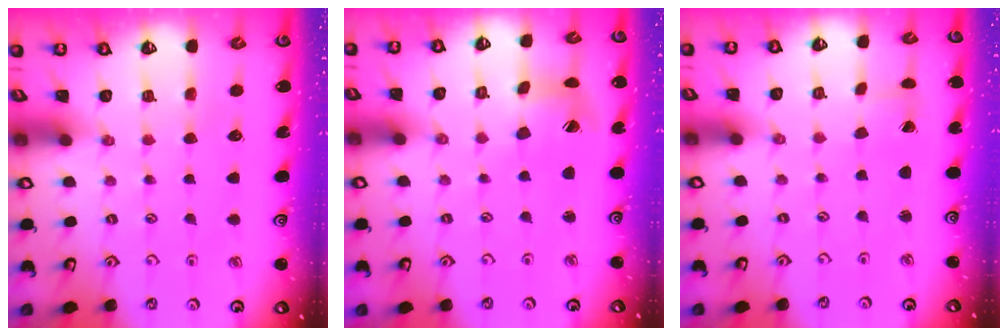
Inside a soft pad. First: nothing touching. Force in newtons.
{"total": 7.3, "press": 7.2, "slide": 0.8}
{"total": 1.5, "press": 1.5, "slide": 0.0}